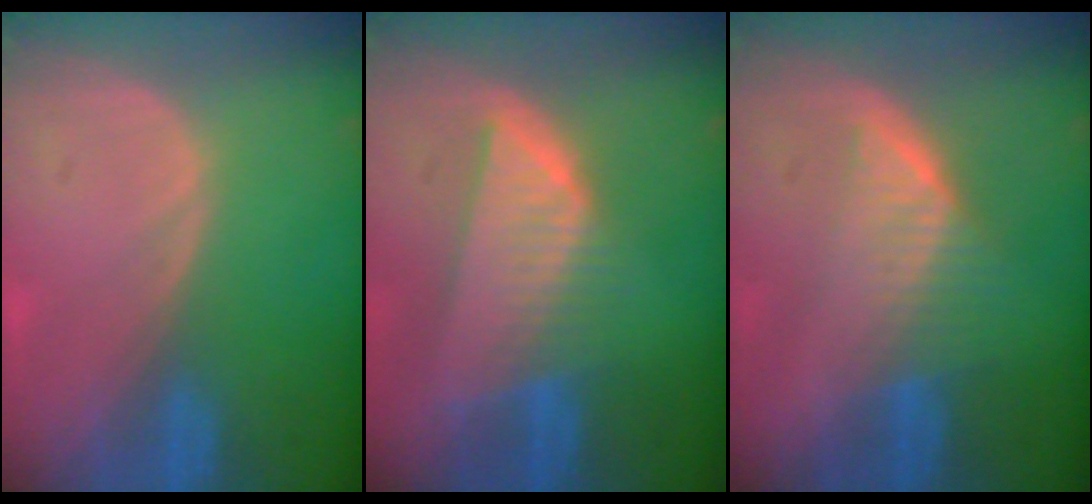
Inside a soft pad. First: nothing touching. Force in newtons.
{"total": 8.4, "press": 7.4, "slide": 3.9}
{"total": 6.5, "press": 5.7, "slide": 3.2}